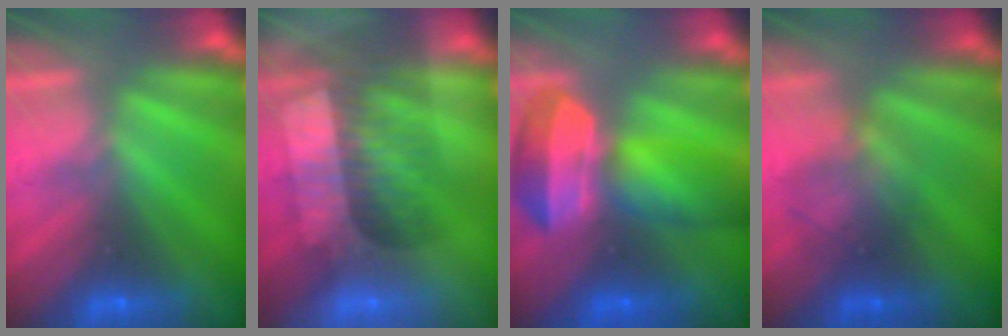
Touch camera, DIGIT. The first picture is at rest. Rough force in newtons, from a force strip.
{"total": 2.9}
{"total": 5.8}
{"total": 1.7}